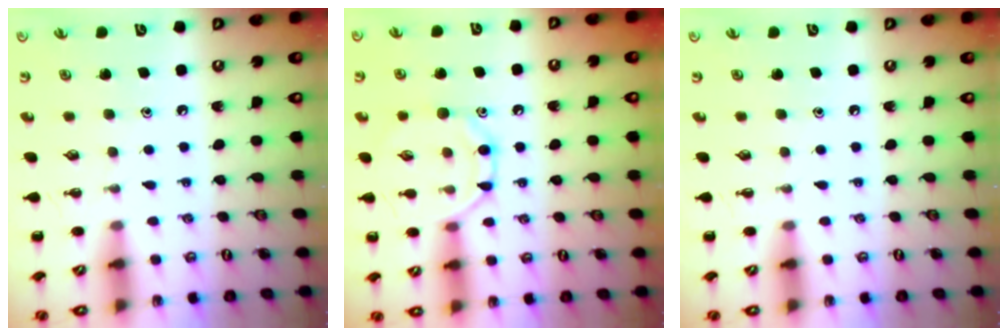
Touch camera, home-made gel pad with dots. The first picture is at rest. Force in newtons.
{"total": 10.0, "press": 10.0, "slide": 0.9}
{"total": 0.0}